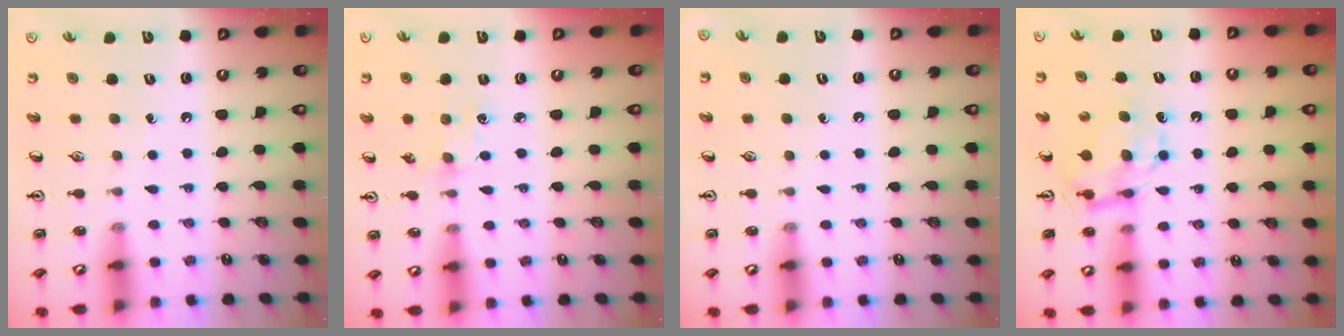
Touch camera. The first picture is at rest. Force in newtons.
{"total": 3.7, "press": 3.7, "slide": 0.5}
{"total": 0.0}
{"total": 7.3, "press": 7.3, "slide": 0.5}